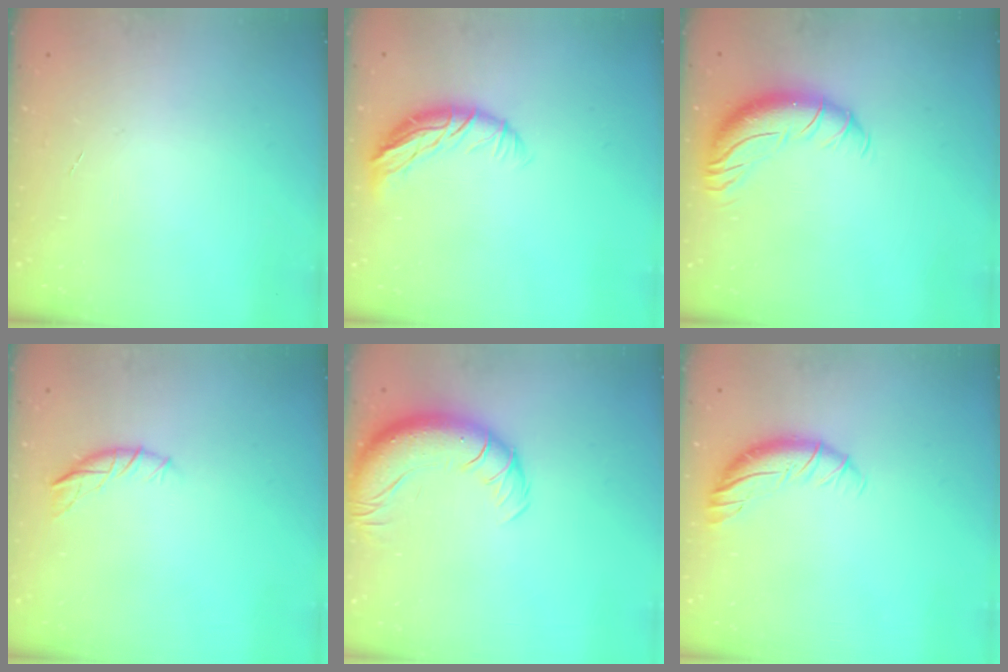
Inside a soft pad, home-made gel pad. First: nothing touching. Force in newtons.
{"total": 9.3, "press": 9.2, "slide": 1.6}
{"total": 12.0, "press": 11.7, "slide": 2.5}
{"total": 7.0, "press": 7.0, "slide": 0.7}
{"total": 13.9, "press": 13.5, "slide": 3.2}
{"total": 8.4, "press": 8.4, "slide": 1.0}